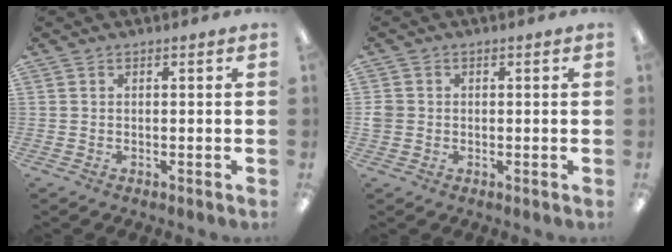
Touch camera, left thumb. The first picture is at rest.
{"total": 2.4, "force": [0.0, 2.3, 0.5], "torque": [-0.010, 0.005, -0.001]}